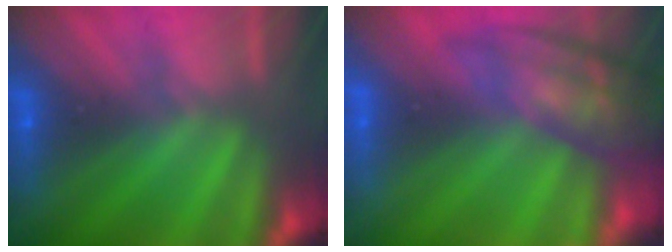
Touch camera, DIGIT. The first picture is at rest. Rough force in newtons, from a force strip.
{"total": 7.8}